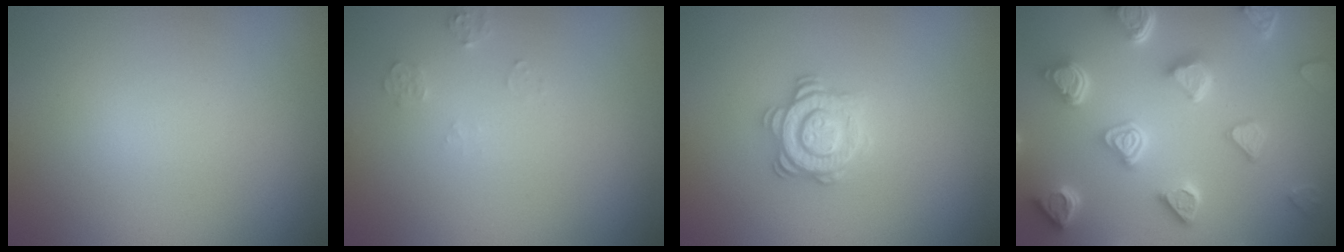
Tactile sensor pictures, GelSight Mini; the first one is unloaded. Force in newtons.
{"total": 1.1, "press": 1.1, "slide": 0.1}
{"total": 2.9, "press": 2.9, "slide": 0.4}
{"total": 7.1, "press": 5.5, "slide": 4.4}